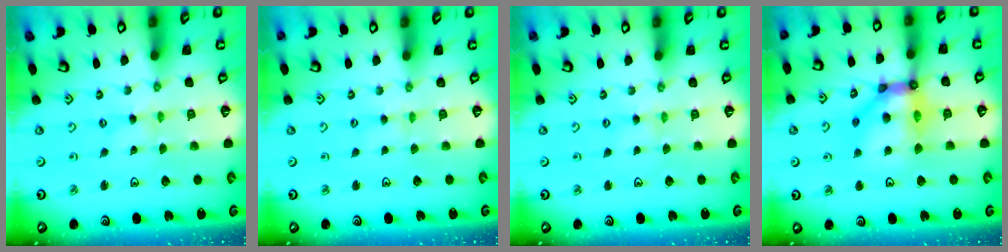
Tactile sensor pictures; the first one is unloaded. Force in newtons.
{"total": 2.6, "press": 2.6, "slide": 0.4}
{"total": 1.9, "press": 1.9, "slide": 0.4}
{"total": 15.3, "press": 15.2, "slide": 1.8}